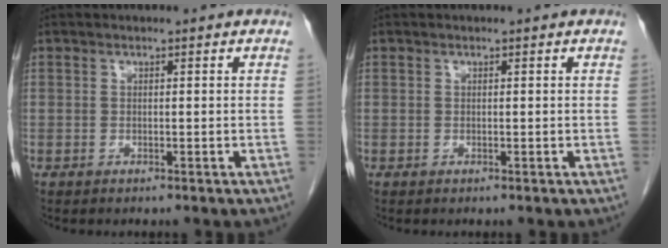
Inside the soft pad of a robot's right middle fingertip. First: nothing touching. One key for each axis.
{"total": 0.0}